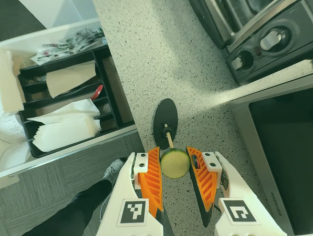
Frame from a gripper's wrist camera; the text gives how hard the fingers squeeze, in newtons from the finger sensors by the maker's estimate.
{"total": 10.6, "left": 10.7, "right": 10.4}